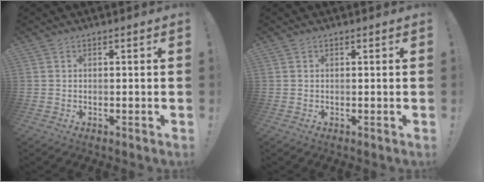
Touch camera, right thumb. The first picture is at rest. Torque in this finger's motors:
{"motor_torque": [-0.17, 0.27, -0.22, -0.02, 0.01]}